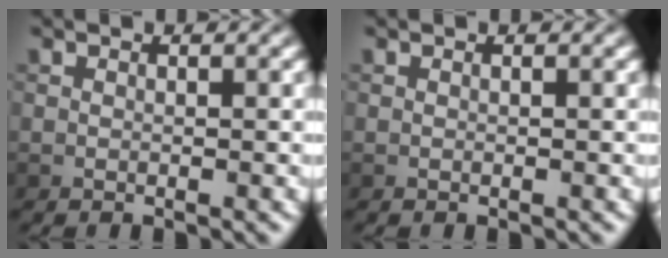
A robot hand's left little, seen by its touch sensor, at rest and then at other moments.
{"total": 0.0}